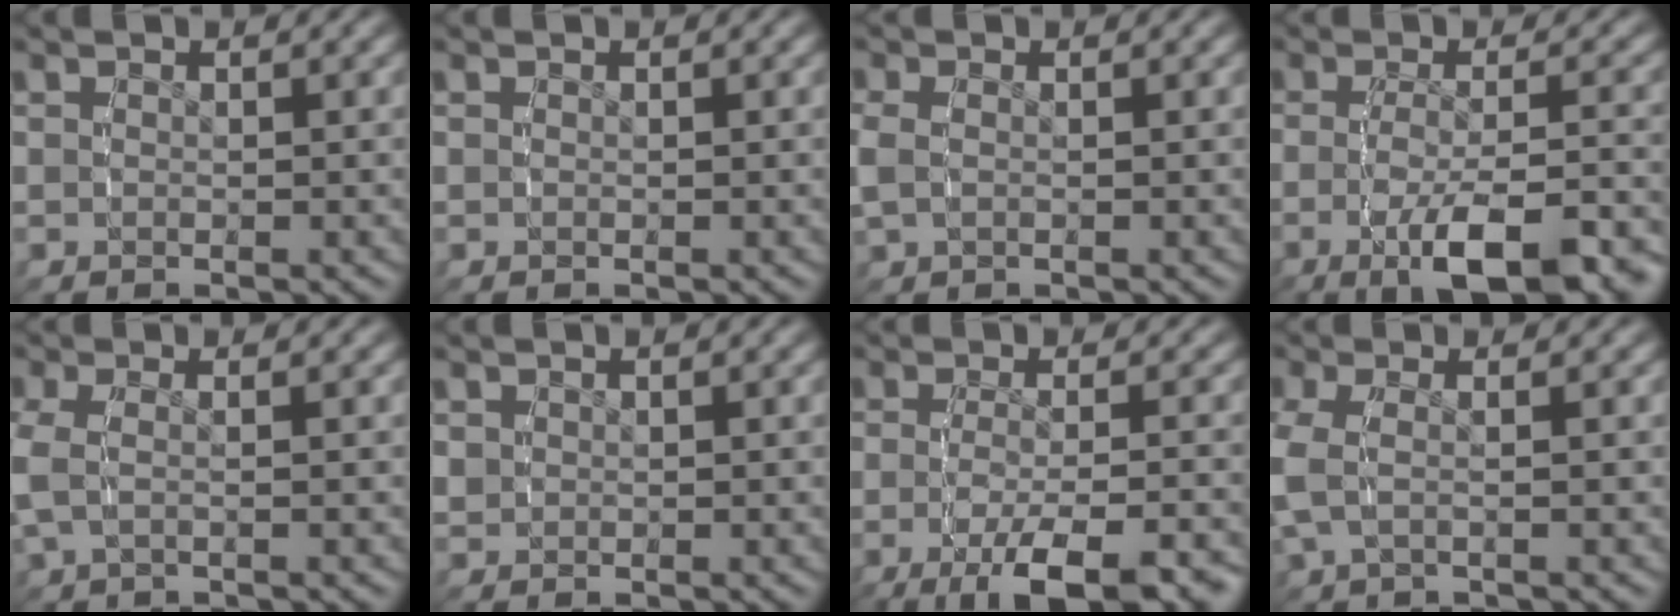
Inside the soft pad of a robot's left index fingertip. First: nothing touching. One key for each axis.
{"total": 0.0}
{"total": 1.6, "fx": 0.0, "fy": 1.2, "fz": 1.0, "tx": -0.042, "ty": -0.006, "tz": 0.008}
{"total": 9.0, "fx": -4.8, "fy": 3.0, "fz": 7.0, "tx": -0.125, "ty": -0.029, "tz": -0.057}
{"total": 1.9, "fx": 0.1, "fy": 0.9, "fz": 1.7, "tx": -0.057, "ty": -0.004, "tz": 0.007}
{"total": 1.1, "fx": 0.3, "fy": 1.1, "fz": 0.3, "tx": -0.015, "ty": -0.007, "tz": 0.013}
{"total": 8.3, "fx": -5.0, "fy": 2.9, "fz": 5.9, "tx": -0.114, "ty": -0.035, "tz": -0.059}
{"total": 2.3, "fx": 0.1, "fy": 1.0, "fz": 2.0, "tx": -0.066, "ty": -0.005, "tz": 0.009}